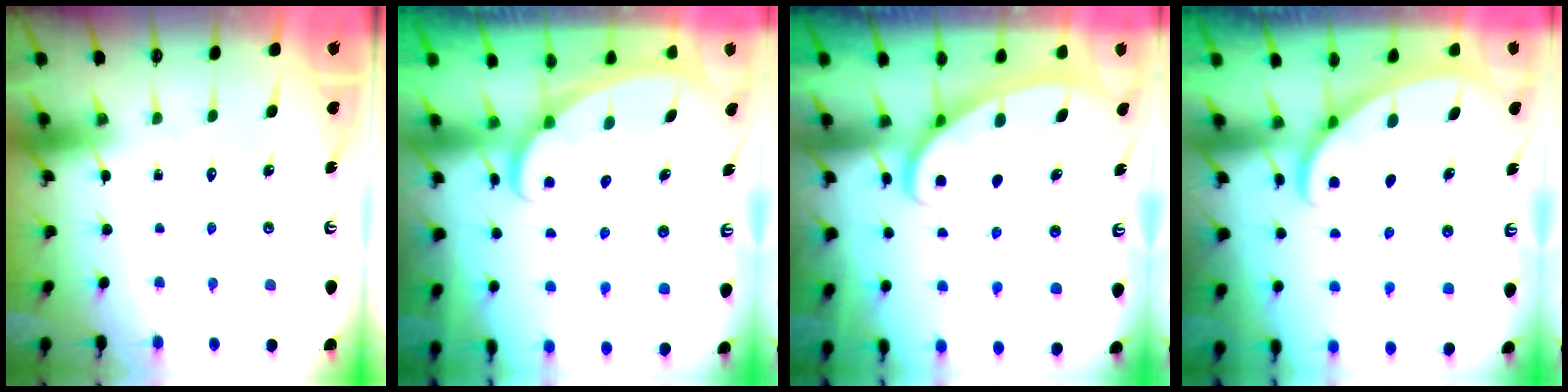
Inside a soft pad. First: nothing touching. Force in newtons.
{"total": 2.2, "press": 2.2, "slide": 0.1}
{"total": 2.5, "press": 2.5, "slide": 0.4}
{"total": 2.5, "press": 2.5, "slide": 0.1}